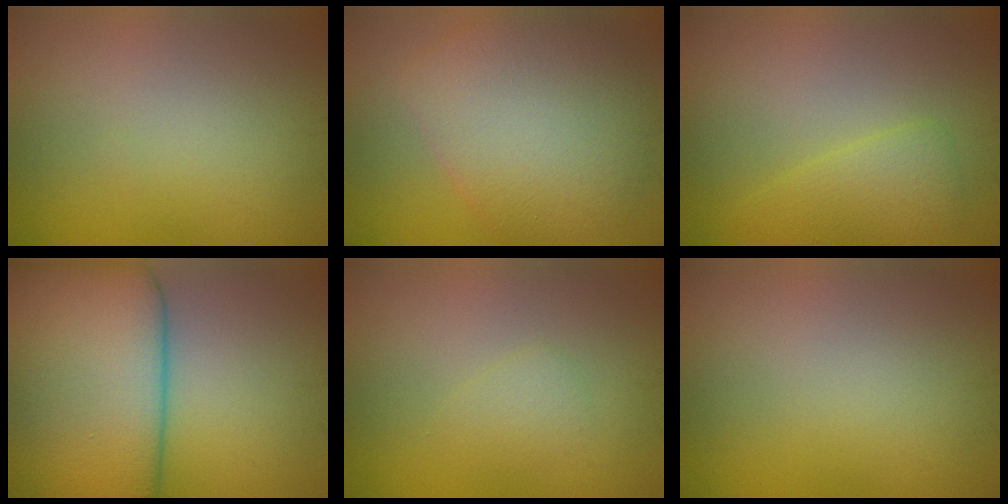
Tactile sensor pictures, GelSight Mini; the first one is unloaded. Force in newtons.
{"total": 7.5, "press": 7.5, "slide": 0.2}
{"total": 2.6, "press": 2.6, "slide": 0.1}
{"total": 16.8, "press": 16.8, "slide": 0.9}
{"total": 1.1, "press": 1.1, "slide": 0.1}
{"total": 0.0}